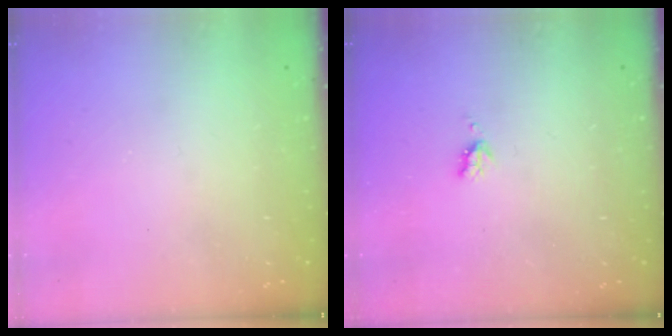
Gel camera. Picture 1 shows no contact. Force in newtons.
{"total": 3.3, "press": 3.3, "slide": 0.6}